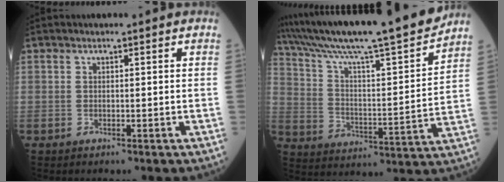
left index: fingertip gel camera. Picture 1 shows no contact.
{"total": 22.4, "force": [19.6, -0.4, 10.9], "torque": [-0.188, -0.022, 0.304]}